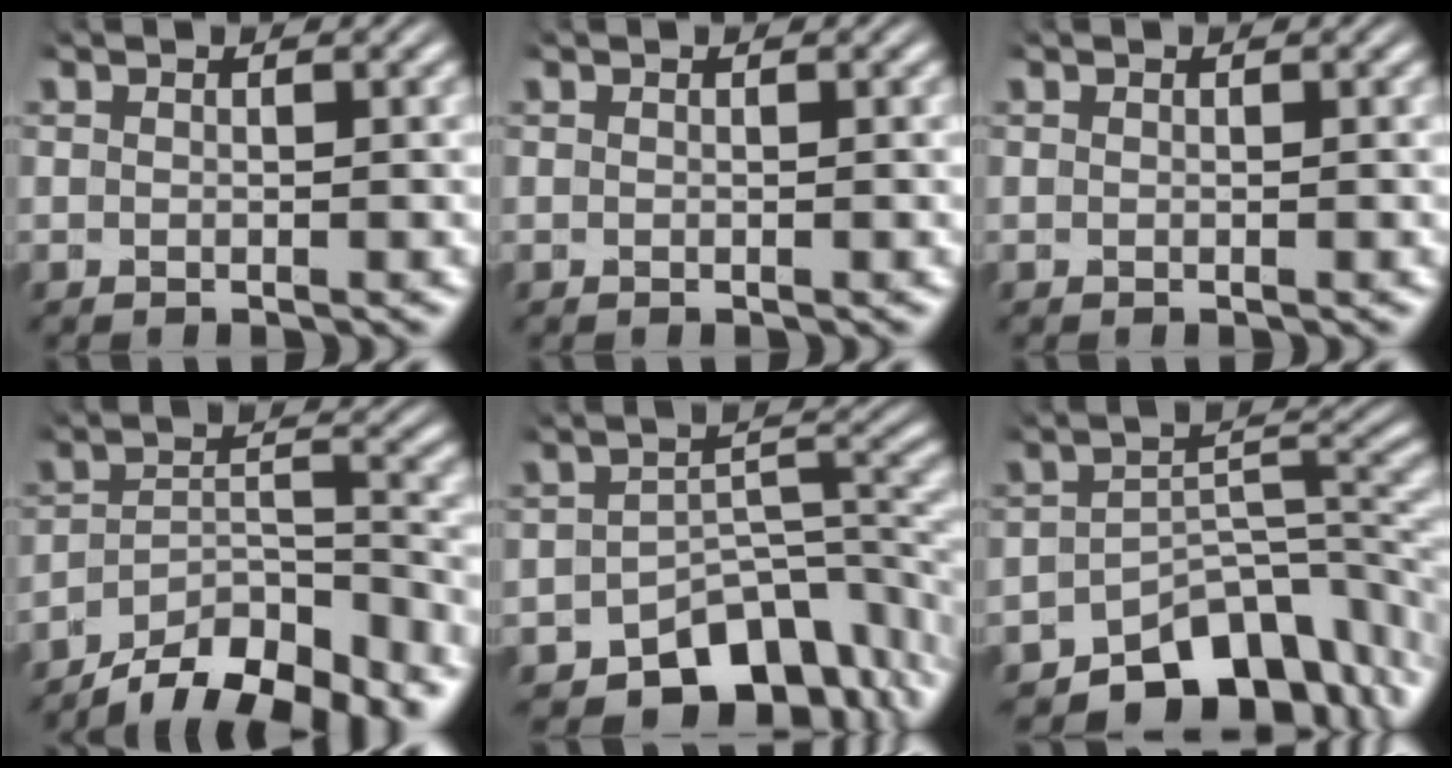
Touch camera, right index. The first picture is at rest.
{"total": 0.0}
{"total": 0.0}
{"total": 8.5, "force": [-6.1, 4.0, 4.3], "torque": [-0.049, -0.012, -0.095]}
{"total": 10.8, "force": [-7.5, 5.5, 5.5], "torque": [-0.052, -0.011, -0.116]}
{"total": 10.7, "force": [-6.9, 5.2, 6.4], "torque": [-0.071, -0.017, -0.105]}